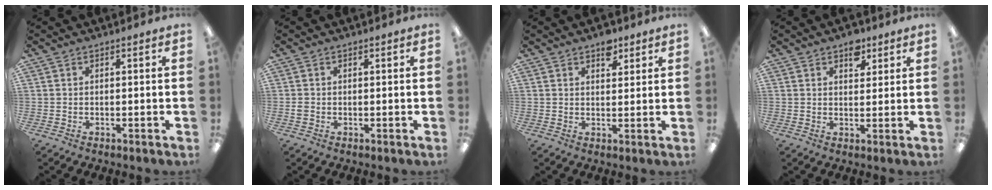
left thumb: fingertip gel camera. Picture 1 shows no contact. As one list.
[{"total": 1.0, "force": [-0.1, 0.9, 0.4], "torque": [-0.008, 0.005, -0.004]}, {"total": 4.3, "force": [3.0, 2.3, 1.9], "torque": [-0.003, -0.018, 0.047]}, {"total": 5.3, "force": [3.1, 3.2, 2.8], "torque": [-0.021, -0.012, 0.050]}]